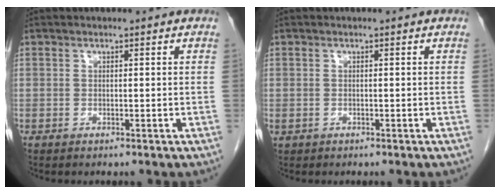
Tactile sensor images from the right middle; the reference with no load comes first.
{"total": 0.5, "force": [-0.2, 0.5, 0.1], "torque": [-0.004, 0.003, 0.001]}